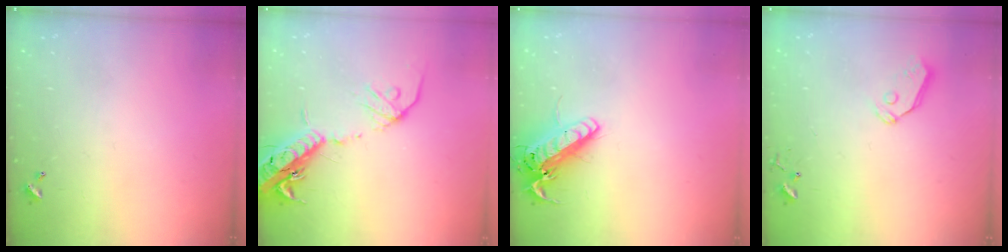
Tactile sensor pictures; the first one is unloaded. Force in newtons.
{"total": 17.9, "press": 17.4, "slide": 4.3}
{"total": 16.4, "press": 16.2, "slide": 2.7}
{"total": 5.3, "press": 5.3, "slide": 0.2}